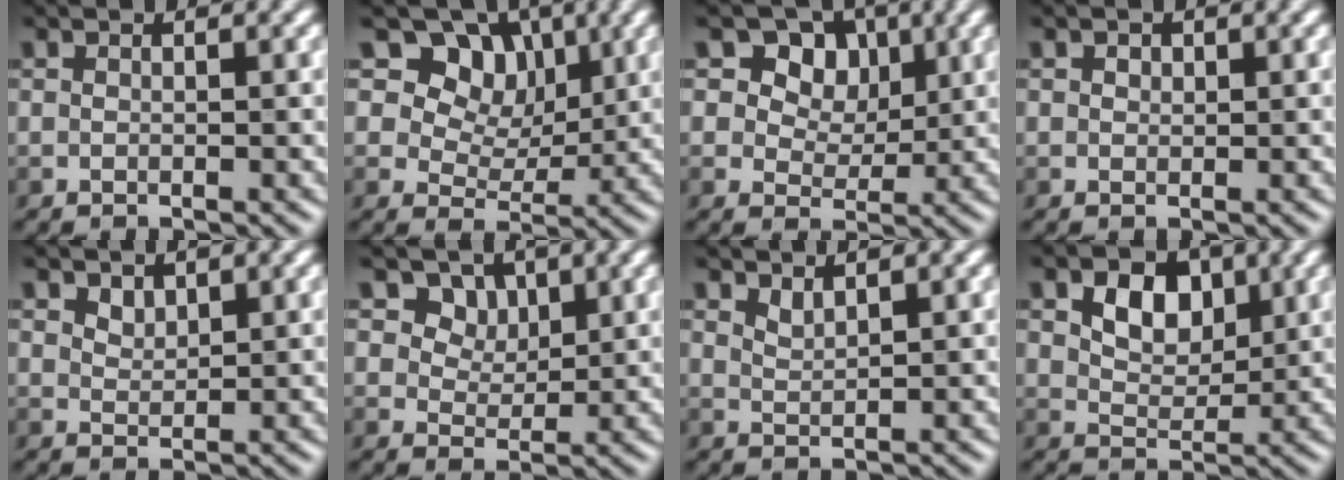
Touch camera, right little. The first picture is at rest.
{"total": 9.3, "force": [5.0, 6.5, 4.3], "torque": [-0.075, -0.010, 0.087]}
{"total": 8.2, "force": [4.0, 6.1, 3.8], "torque": [-0.068, 0.003, 0.057]}
{"total": 0.6, "force": [0.3, 0.5, 0.2], "torque": [-0.003, -0.003, 0.005]}
{"total": 1.1, "force": [0.9, 0.5, 0.3], "torque": [-0.007, -0.003, 0.022]}
{"total": 5.8, "force": [3.3, 4.1, 2.6], "torque": [-0.059, -0.011, 0.061]}
{"total": 1.1, "force": [1.0, 0.2, 0.4], "torque": [-0.011, -0.004, 0.024]}
{"total": 4.0, "force": [1.5, 2.7, 2.5], "torque": [-0.043, 0.001, 0.019]}